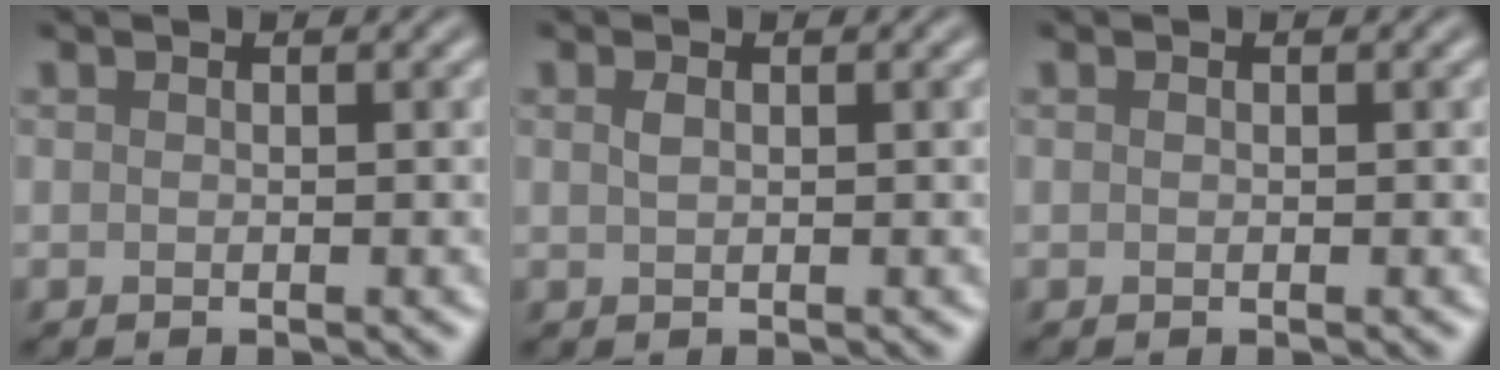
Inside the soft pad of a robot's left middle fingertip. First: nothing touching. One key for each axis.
{"total": 0.7, "fx": 0.3, "fy": 0.4, "fz": 0.6, "tx": -0.015, "ty": 0.002, "tz": 0.006}
{"total": 0.0}